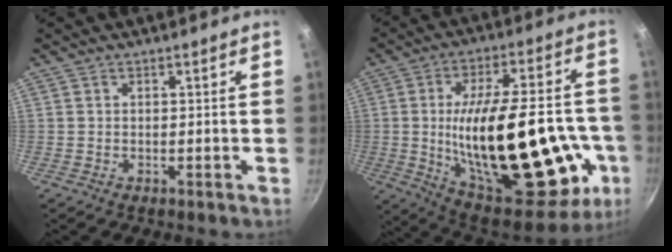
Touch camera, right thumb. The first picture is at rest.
{"total": 34.9, "force": [-4.1, 15.0, 31.2], "torque": [-0.455, 0.001, -0.042]}